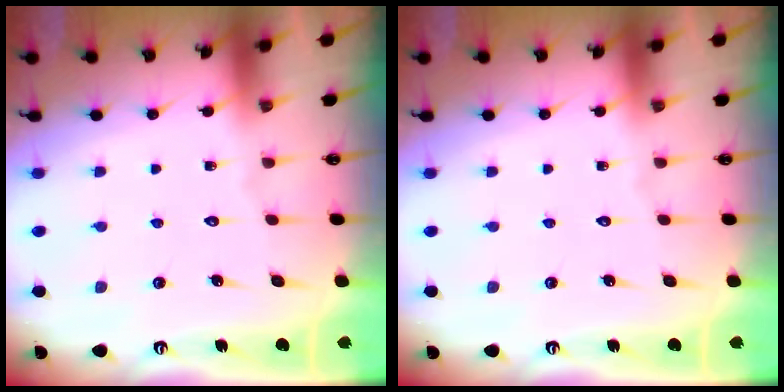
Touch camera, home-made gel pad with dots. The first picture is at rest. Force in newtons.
{"total": 0.0}